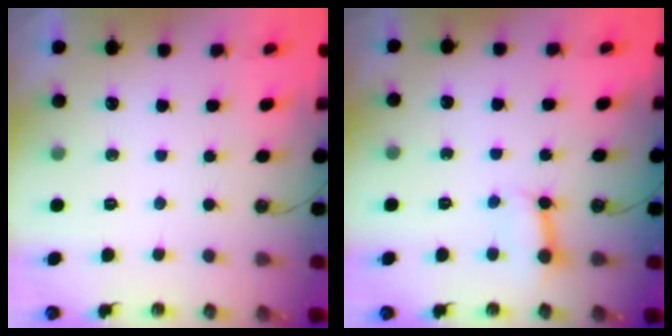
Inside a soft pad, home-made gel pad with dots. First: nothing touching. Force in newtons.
{"total": 4.1, "press": 4.1, "slide": 0.5}